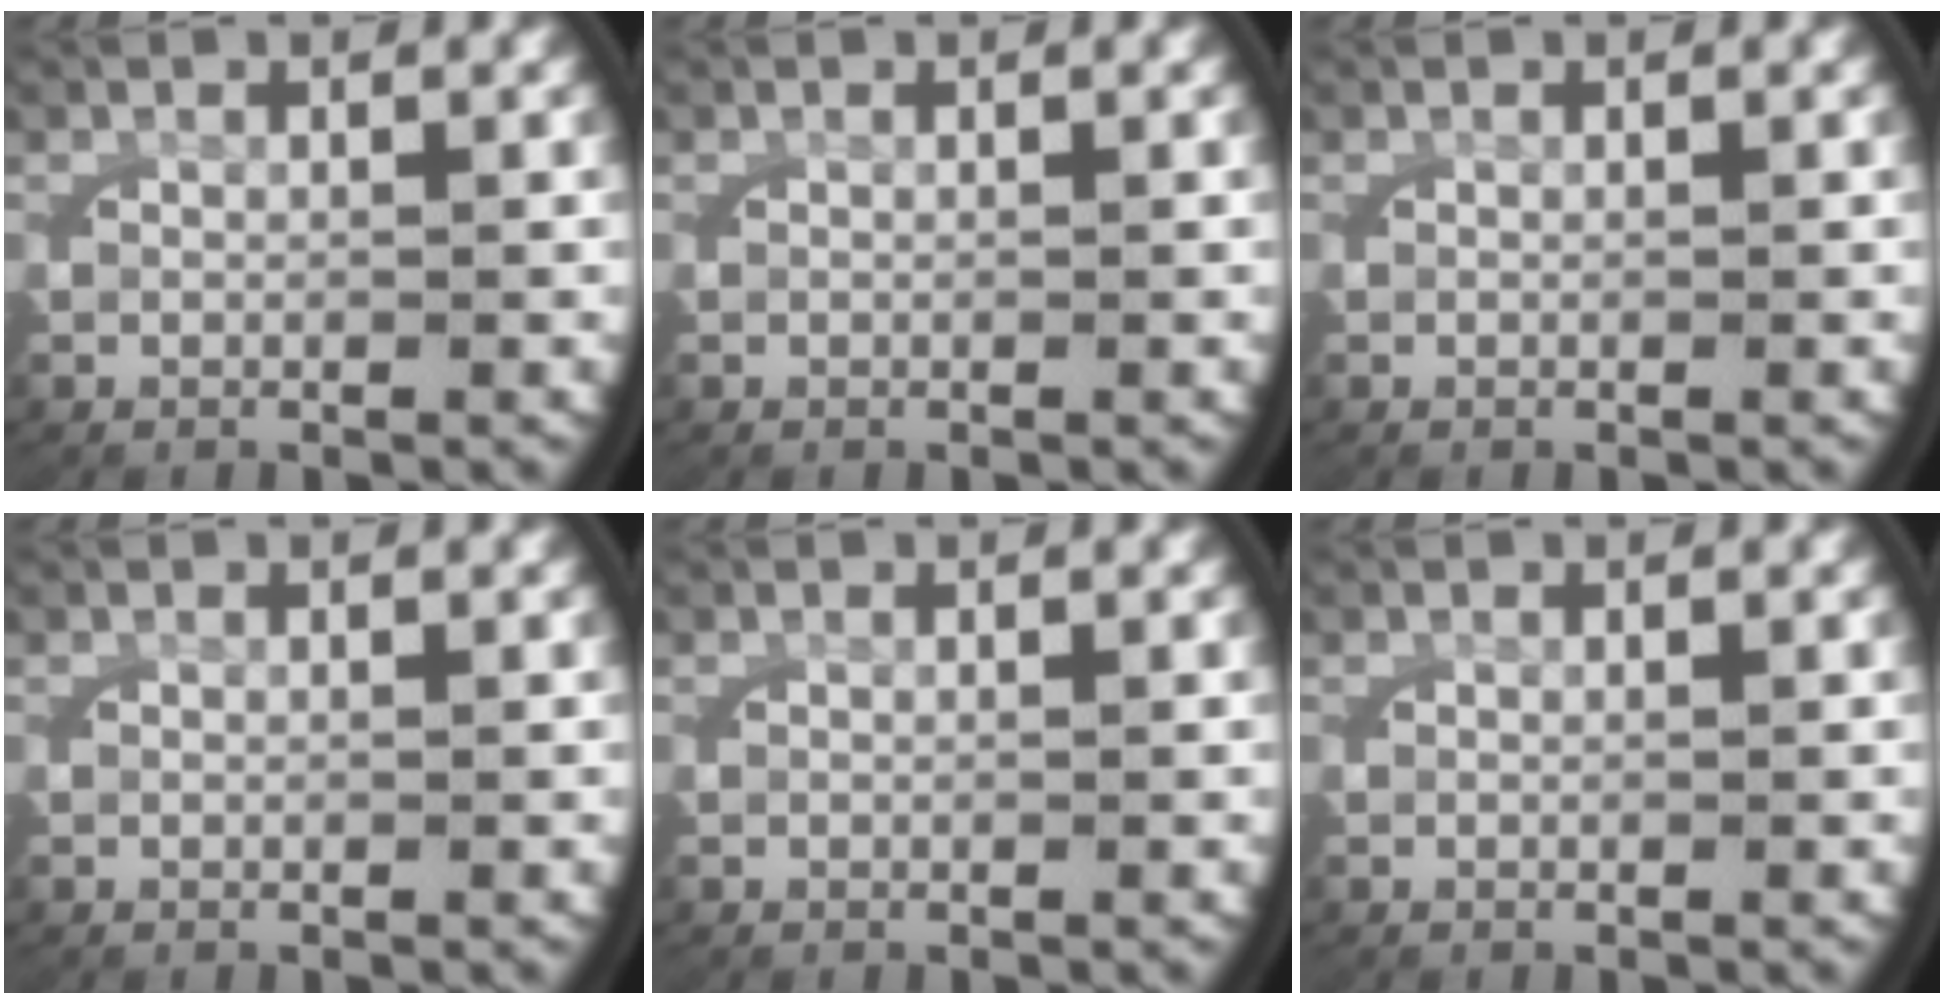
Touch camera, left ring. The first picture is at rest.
{"total": 0.0}
{"total": 0.0}
{"total": 0.0}
{"total": 0.0}
{"total": 0.0}